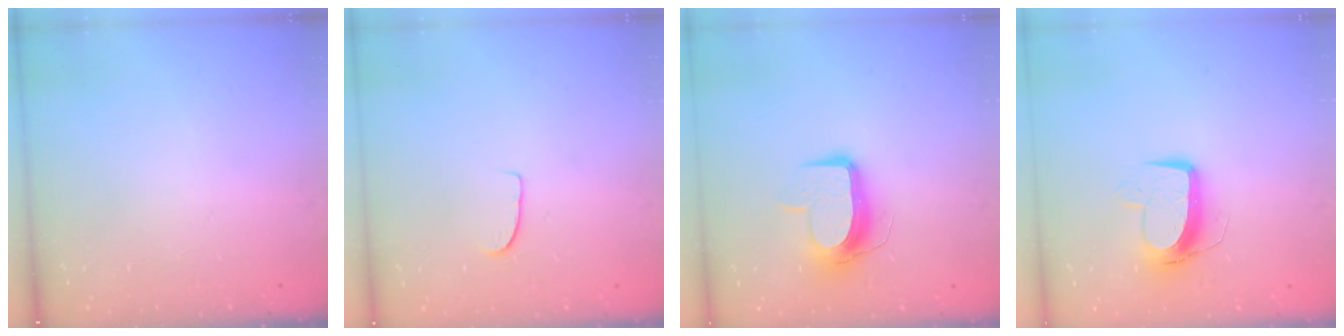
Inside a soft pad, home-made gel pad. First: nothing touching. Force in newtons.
{"total": 4.7, "press": 4.7, "slide": 0.3}
{"total": 11.1, "press": 11.0, "slide": 1.0}
{"total": 10.3, "press": 10.2, "slide": 1.1}